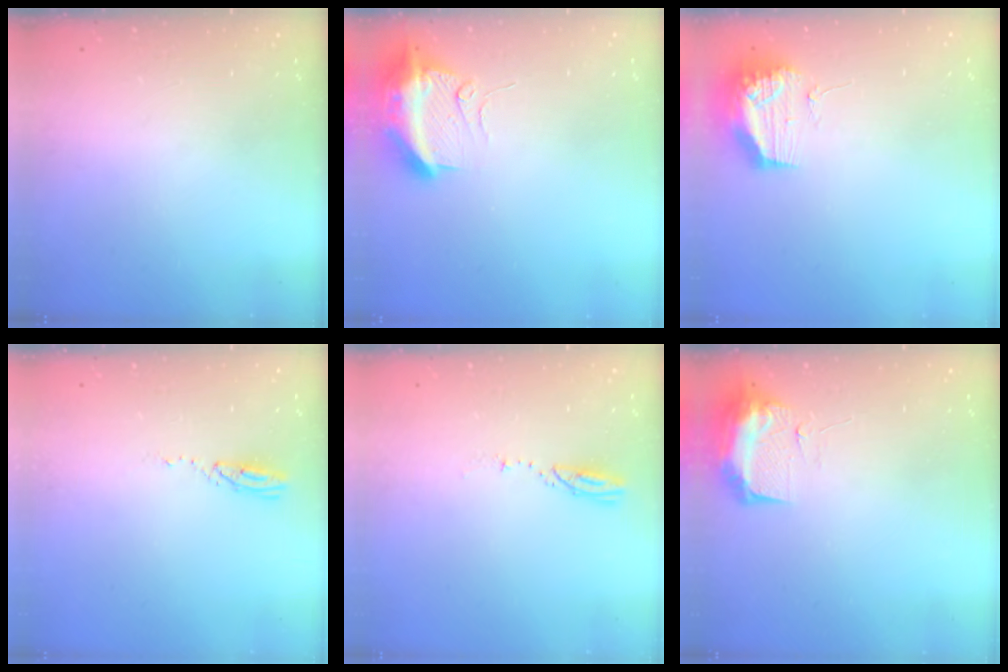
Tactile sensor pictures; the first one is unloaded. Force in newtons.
{"total": 12.1, "press": 12.1, "slide": 1.3}
{"total": 11.1, "press": 11.1, "slide": 0.8}
{"total": 3.5, "press": 3.5, "slide": 0.3}
{"total": 3.1, "press": 3.1, "slide": 0.3}
{"total": 9.4, "press": 9.4, "slide": 0.9}